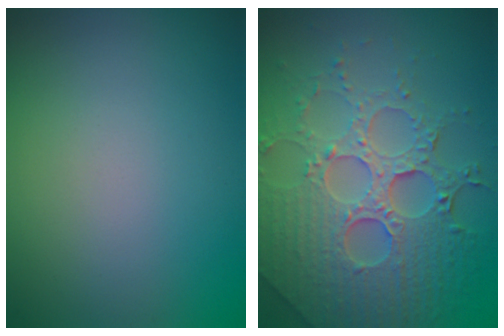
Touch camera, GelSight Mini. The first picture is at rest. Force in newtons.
{"total": 8.2, "press": 5.9, "slide": 5.7}